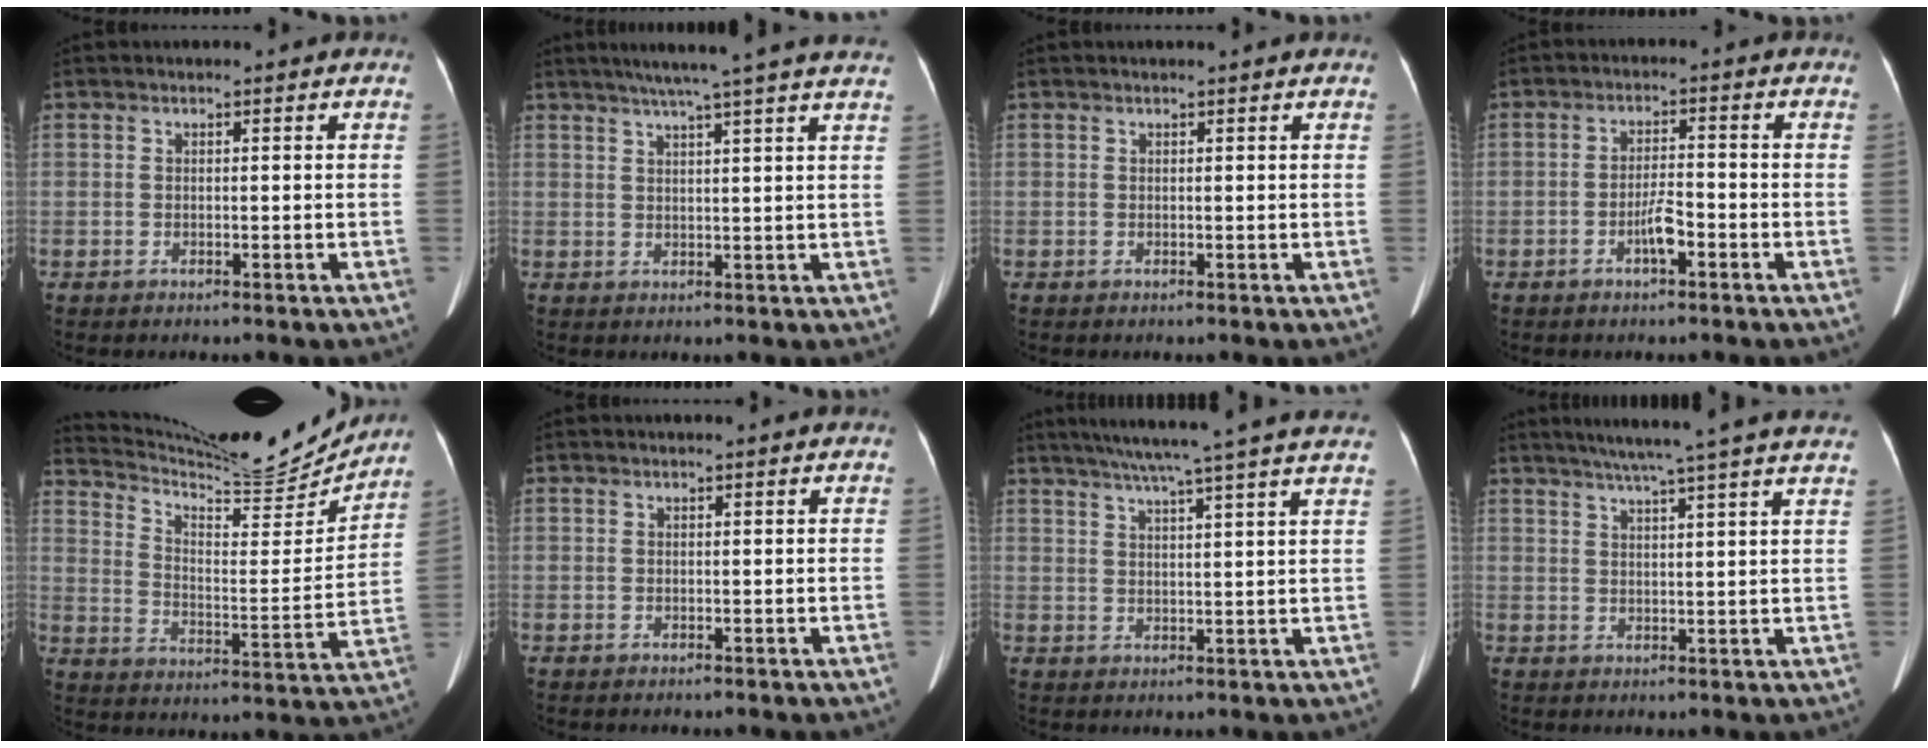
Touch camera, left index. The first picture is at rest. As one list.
[{"total": 14.0, "force": [11.5, -1.0, 7.9], "torque": [-0.123, 0.018, 0.140]}, {"total": 1.1, "force": [1.0, -0.1, 0.5], "torque": [-0.009, 0.010, 0.014]}, {"total": 3.5, "force": [-1.9, 0.6, 2.9], "torque": [-0.055, 0.001, -0.036]}, {"total": 20.2, "force": [19.2, 1.6, 6.1], "torque": [-0.116, -0.042, 0.280]}, {"total": 0.8, "force": [0.7, -0.1, 0.3], "torque": [-0.007, 0.007, 0.010]}, {"total": 18.6, "force": [15.9, -1.4, 9.6], "torque": [-0.158, 0.003, 0.203]}, {"total": 16.9, "force": [14.3, -1.2, 9.0], "torque": [-0.144, 0.005, 0.178]}]